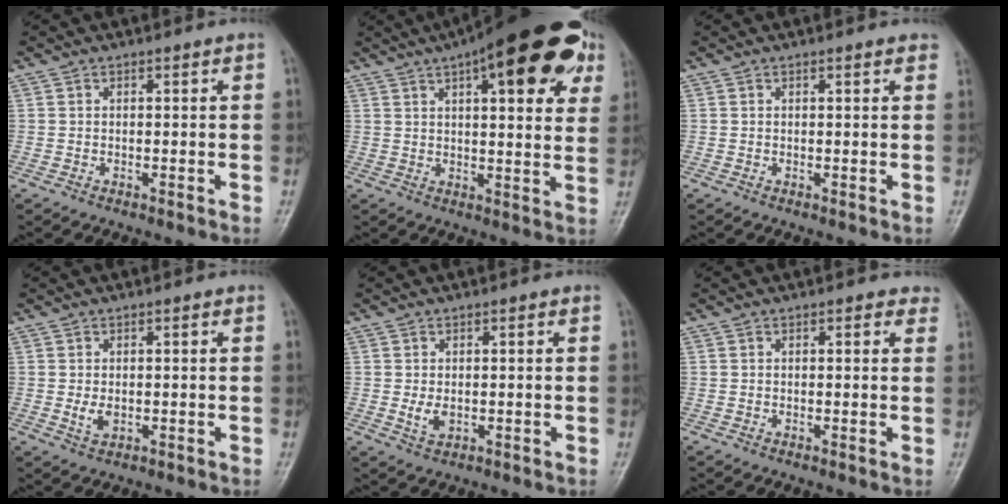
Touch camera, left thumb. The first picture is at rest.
{"total": 23.6, "force": [11.1, 8.1, 19.2], "torque": [-0.243, 0.002, 0.147]}
{"total": 1.5, "force": [1.1, 0.3, 1.0], "torque": [-0.009, 0.001, 0.010]}
{"total": 2.6, "force": [-0.1, 1.7, 2.0], "torque": [-0.034, -0.006, 0.001]}
{"total": 2.9, "force": [-0.1, 1.8, 2.2], "torque": [-0.038, -0.007, 0.003]}
{"total": 1.8, "force": [1.1, 1.0, 0.9], "torque": [0.007, -0.001, 0.006]}